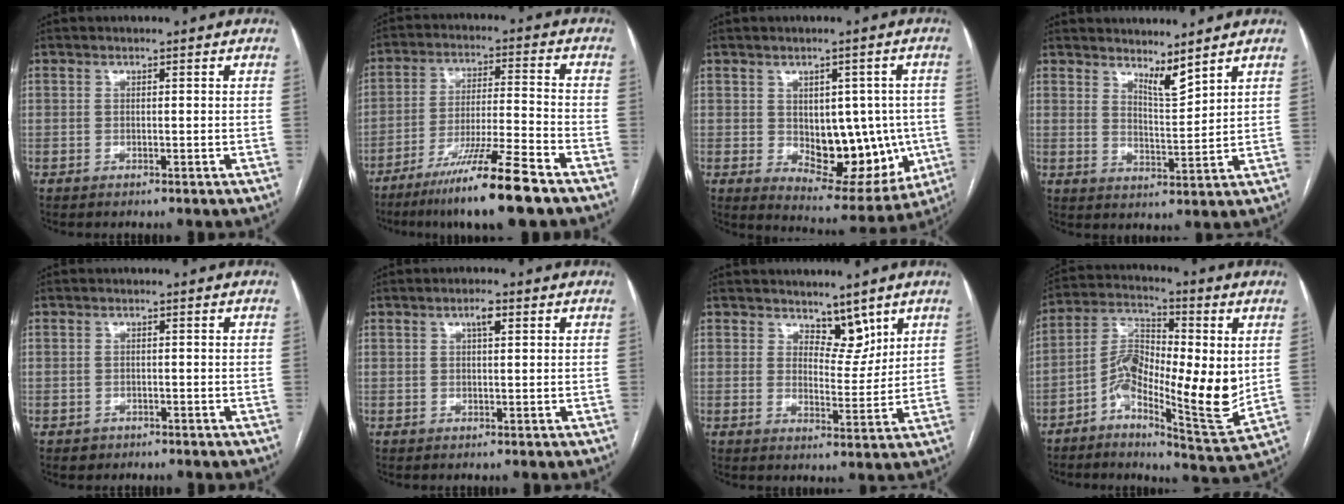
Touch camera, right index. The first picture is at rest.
{"total": 12.8, "force": [-8.8, -0.6, 9.2], "torque": [-0.164, -0.032, -0.156]}
{"total": 14.0, "force": [-1.1, 7.7, 11.6], "torque": [-0.146, 0.005, 0.013]}
{"total": 4.1, "force": [3.7, 0.2, 1.9], "torque": [-0.035, -0.019, 0.074]}
{"total": 1.3, "force": [-0.8, 1.1, -0.1], "torque": [-0.001, 0.004, -0.009]}
{"total": 2.0, "force": [0.9, 0.5, 1.7], "torque": [-0.030, 0.004, 0.016]}
{"total": 4.8, "force": [3.7, 2.4, 1.8], "torque": [-0.015, -0.007, 0.066]}
{"total": 14.5, "force": [-1.5, 4.8, 13.6], "torque": [-0.249, 0.010, -0.032]}